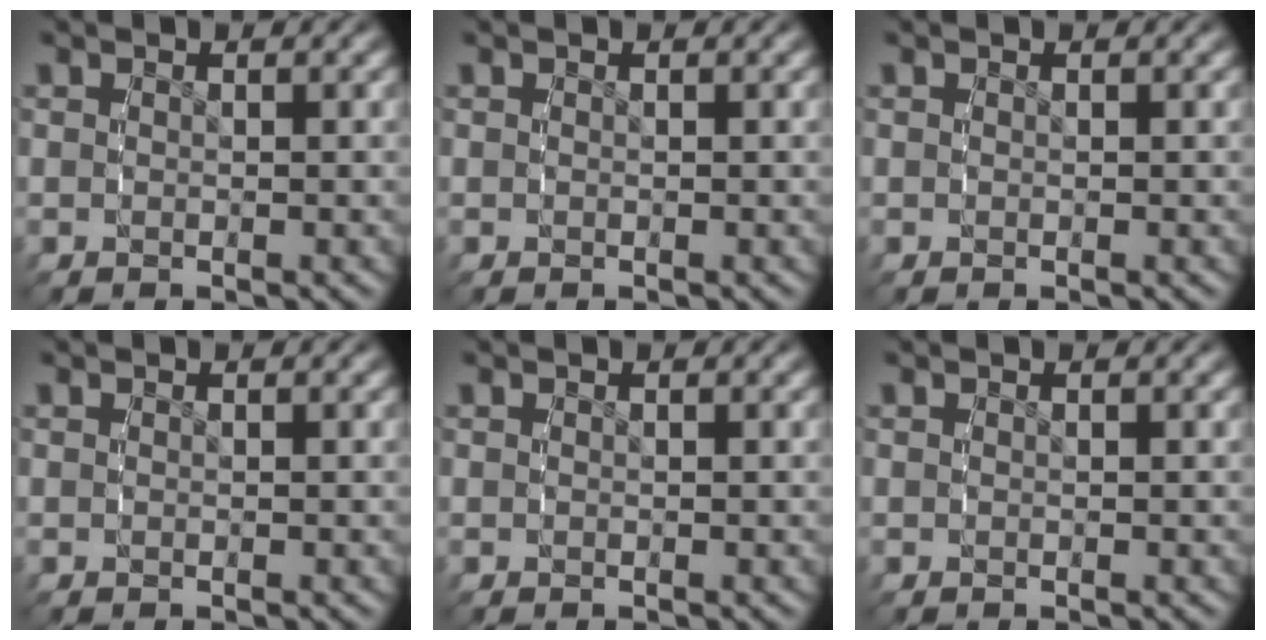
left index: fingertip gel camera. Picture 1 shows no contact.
{"total": 0.0}
{"total": 0.0}
{"total": 0.0}
{"total": 0.0}
{"total": 0.0}